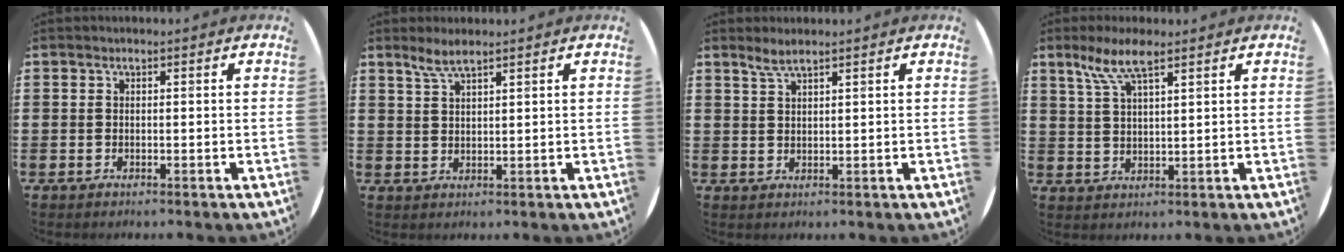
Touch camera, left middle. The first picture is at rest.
{"total": 3.0, "force": [2.5, 0.4, 1.7], "torque": [-0.035, 0.005, 0.045]}
{"total": 2.2, "force": [1.9, 0.2, 1.0], "torque": [-0.021, 0.002, 0.034]}
{"total": 6.1, "force": [4.2, 1.3, 4.2], "torque": [-0.092, 0.003, 0.073]}